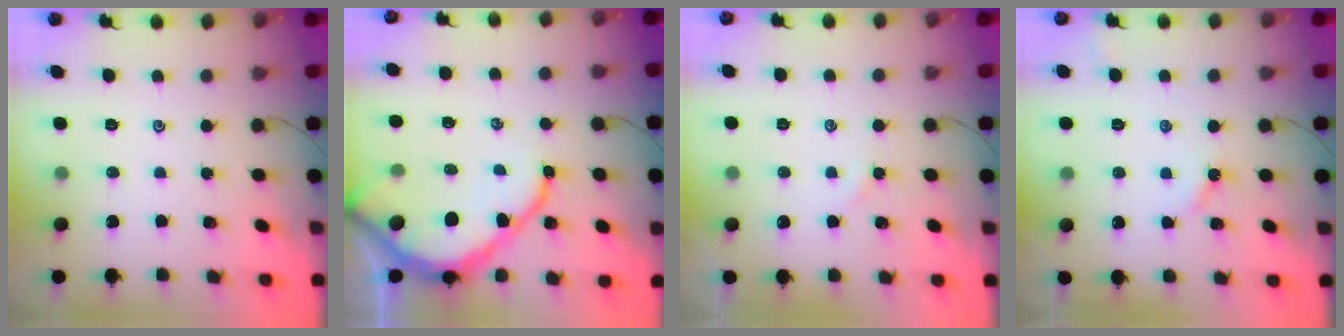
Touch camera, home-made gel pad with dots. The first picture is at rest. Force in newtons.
{"total": 12.8, "press": 12.8, "slide": 1.1}
{"total": 2.2, "press": 2.2, "slide": 0.3}
{"total": 2.6, "press": 2.6, "slide": 0.3}